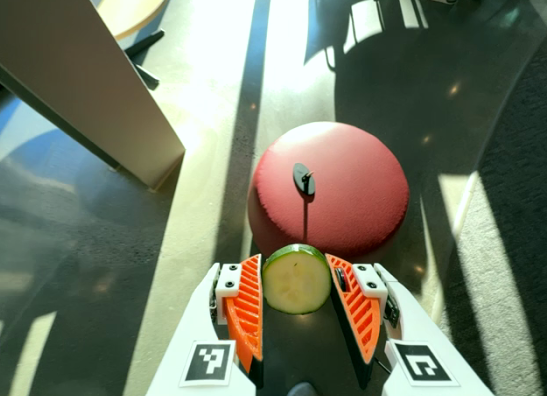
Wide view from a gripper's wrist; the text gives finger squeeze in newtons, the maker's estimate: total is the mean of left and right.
{"total": 9.4, "left": 9.5, "right": 9.4}